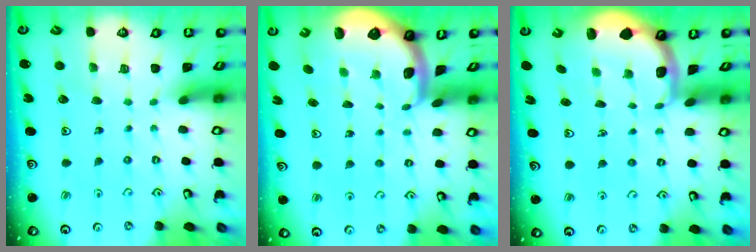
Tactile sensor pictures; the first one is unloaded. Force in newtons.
{"total": 3.1, "press": 3.0, "slide": 0.9}
{"total": 1.7, "press": 1.7, "slide": 0.3}